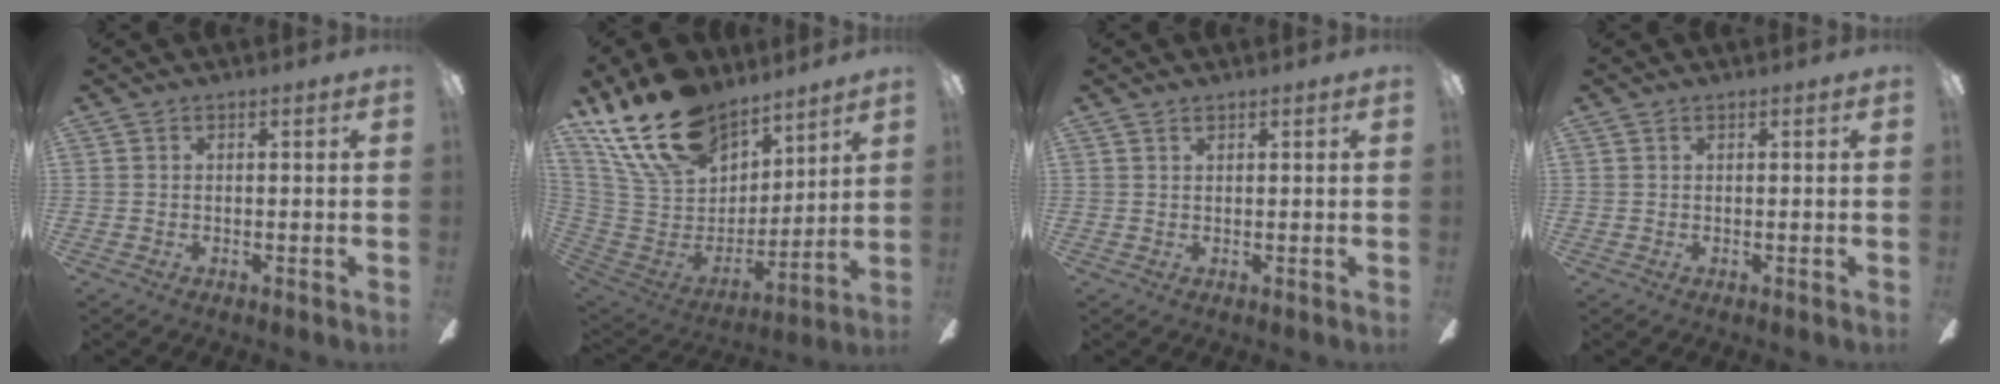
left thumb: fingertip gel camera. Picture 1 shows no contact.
{"total": 22.1, "force": [15.8, 11.7, 10.0], "torque": [-0.211, -0.087, 0.294]}
{"total": 0.6, "force": [0.5, 0.2, 0.2], "torque": [-0.005, 0.001, 0.010]}
{"total": 0.0}